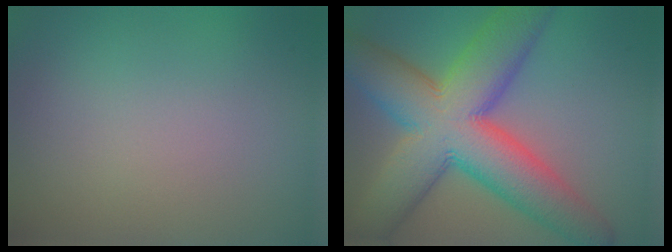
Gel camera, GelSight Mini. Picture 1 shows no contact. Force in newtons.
{"total": 13.3, "press": 13.2, "slide": 0.6}